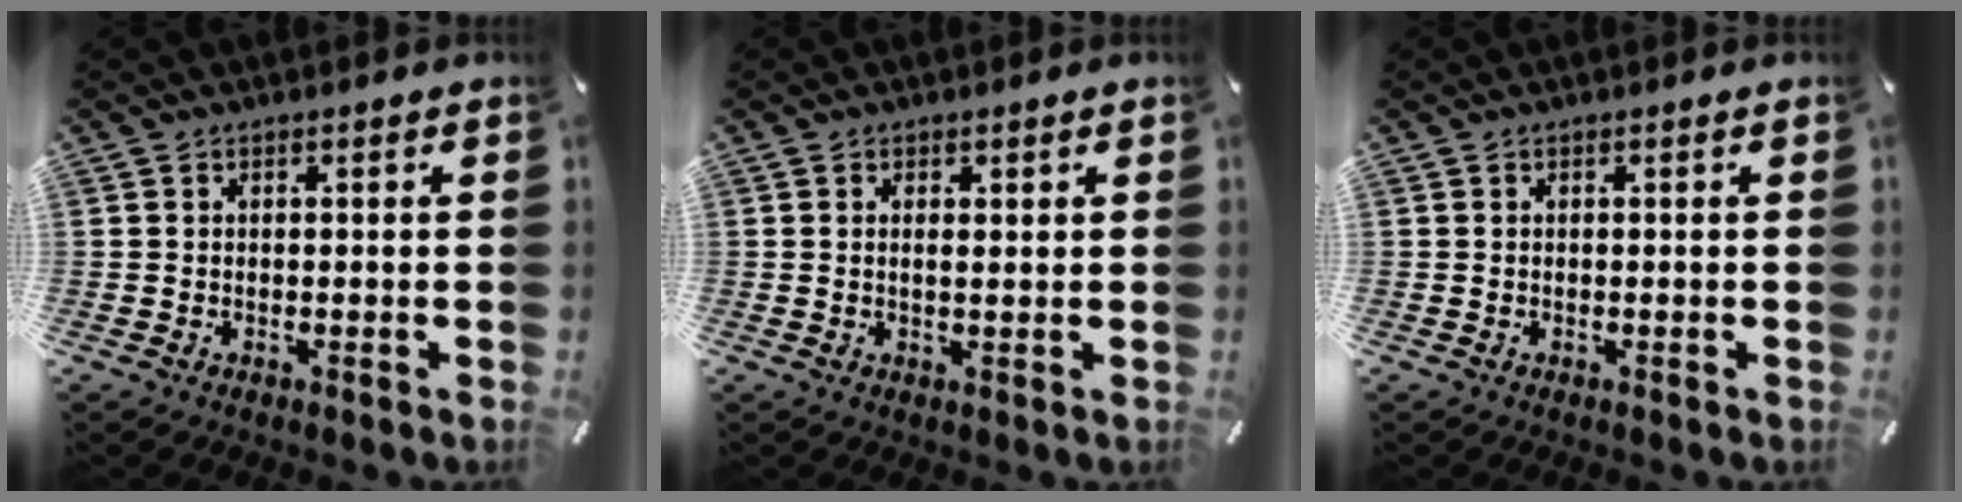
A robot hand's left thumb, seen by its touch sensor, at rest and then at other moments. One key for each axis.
{"total": 1.3, "fx": 0.5, "fy": 0.5, "fz": 1.1, "tx": -0.015, "ty": -0.002, "tz": 0.006}
{"total": 0.0}